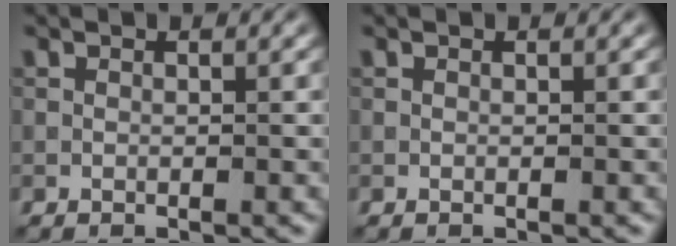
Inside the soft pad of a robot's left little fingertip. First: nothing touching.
{"total": 0.0}